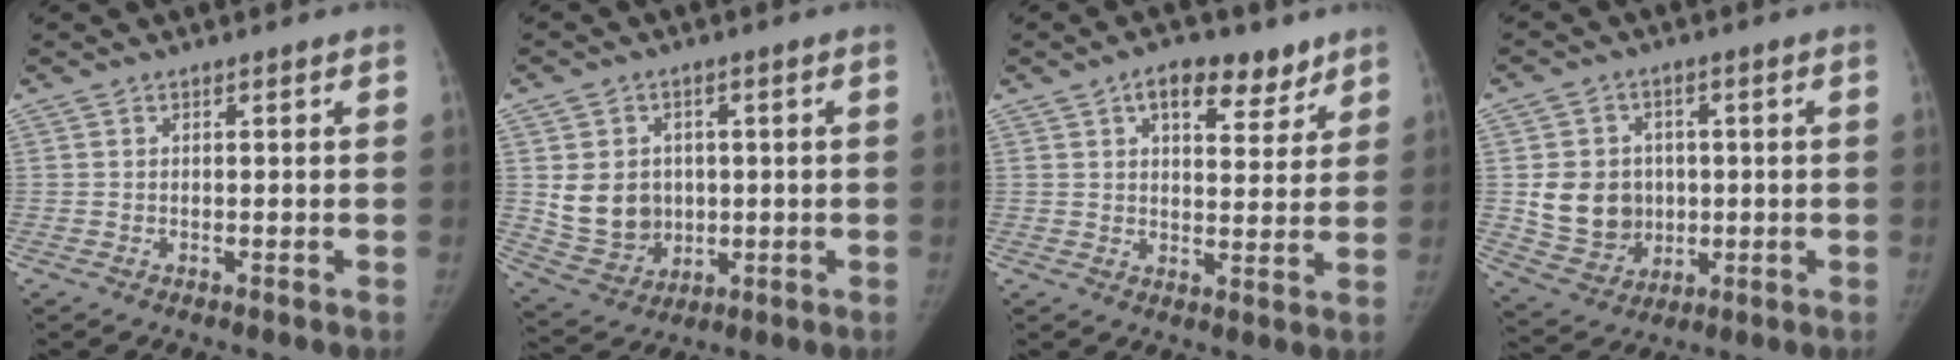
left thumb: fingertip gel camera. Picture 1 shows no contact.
{"total": 10.5, "force": [0.7, 9.0, 5.3], "torque": [-0.054, -0.009, 0.032]}
{"total": 9.9, "force": [5.9, 5.1, 6.1], "torque": [-0.055, -0.024, 0.085]}
{"total": 11.5, "force": [0.3, 10.1, 5.4], "torque": [-0.060, -0.004, 0.023]}